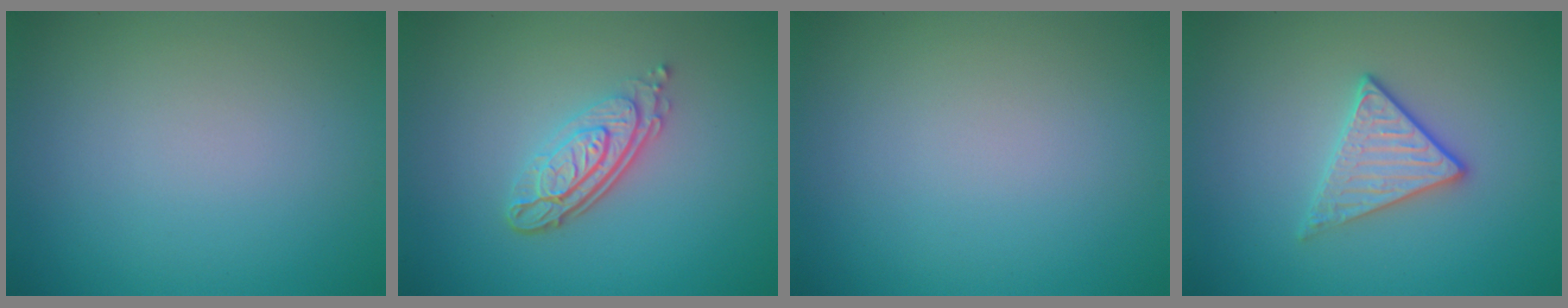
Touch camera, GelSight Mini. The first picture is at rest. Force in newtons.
{"total": 4.3, "press": 3.0, "slide": 3.1}
{"total": 0.0}
{"total": 2.8, "press": 2.6, "slide": 1.1}